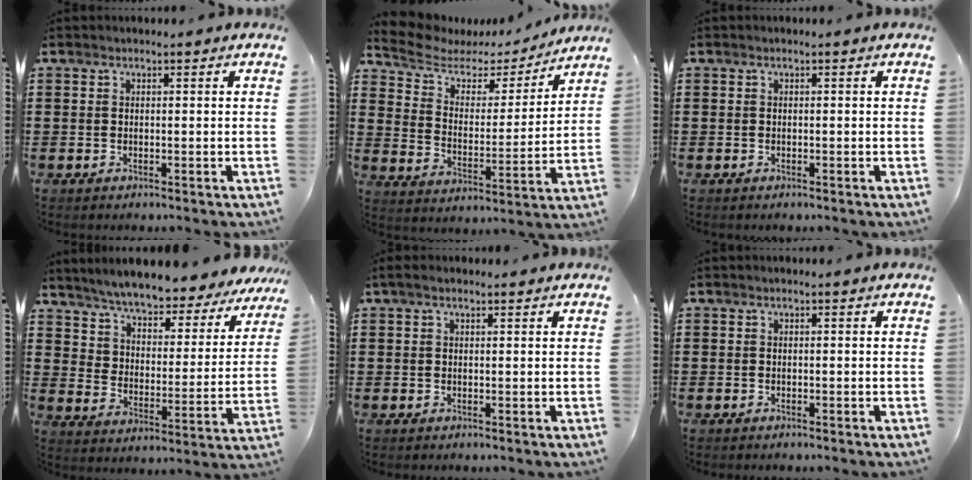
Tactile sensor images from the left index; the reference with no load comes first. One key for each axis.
{"total": 5.1, "fx": 4.2, "fy": 2.5, "fz": 1.4, "tx": -0.060, "ty": -0.024, "tz": 0.068}
{"total": 0.0}
{"total": 5.4, "fx": 5.3, "fy": 0.1, "fz": 1.2, "tx": -0.050, "ty": -0.046, "tz": 0.086}
{"total": 1.4, "fx": 0.9, "fy": 0.3, "fz": 1.1, "tx": -0.022, "ty": 0.002, "tz": 0.016}
{"total": 0.0}